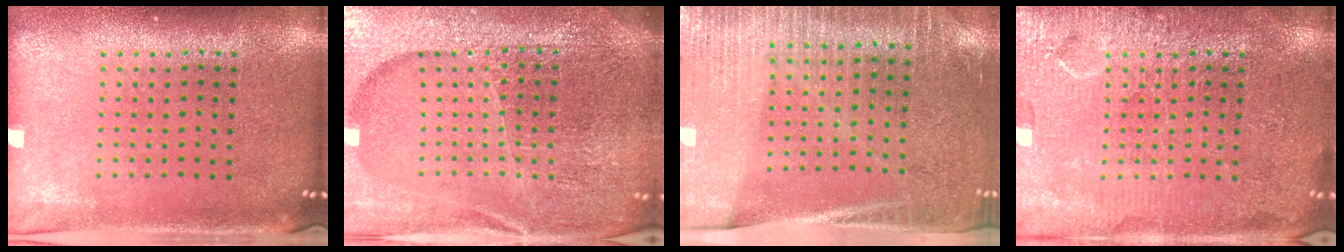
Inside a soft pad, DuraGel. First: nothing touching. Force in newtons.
{"total": 6.1, "press": 5.4, "slide": 2.8}
{"total": 3.4, "press": 3.0, "slide": 1.6}
{"total": 5.5, "press": 5.4, "slide": 0.7}